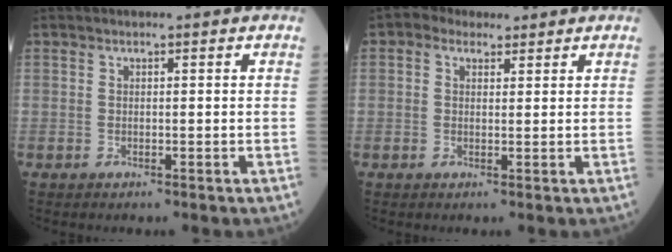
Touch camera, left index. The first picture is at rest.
{"total": 3.4, "force": [2.0, 2.4, 1.3], "torque": [-0.029, 0.024, 0.034]}